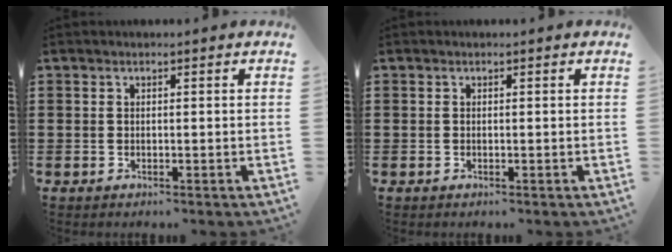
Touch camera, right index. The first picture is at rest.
{"total": 0.0}